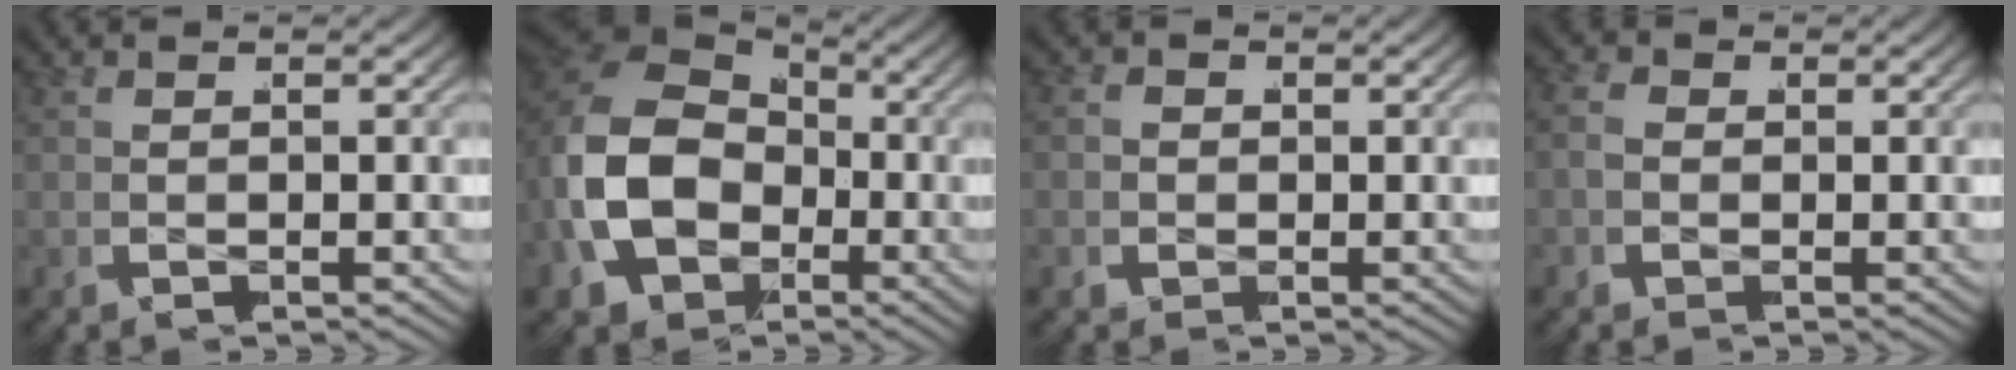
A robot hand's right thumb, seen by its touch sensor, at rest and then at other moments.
{"total": 13.6, "force": [-0.1, 10.4, 8.7], "torque": [-0.228, -0.025, 0.011]}
{"total": 1.3, "force": [-0.2, 1.2, 0.5], "torque": [-0.009, -0.004, -0.006]}
{"total": 1.8, "force": [-0.3, 1.5, 0.9], "torque": [-0.022, -0.003, -0.008]}